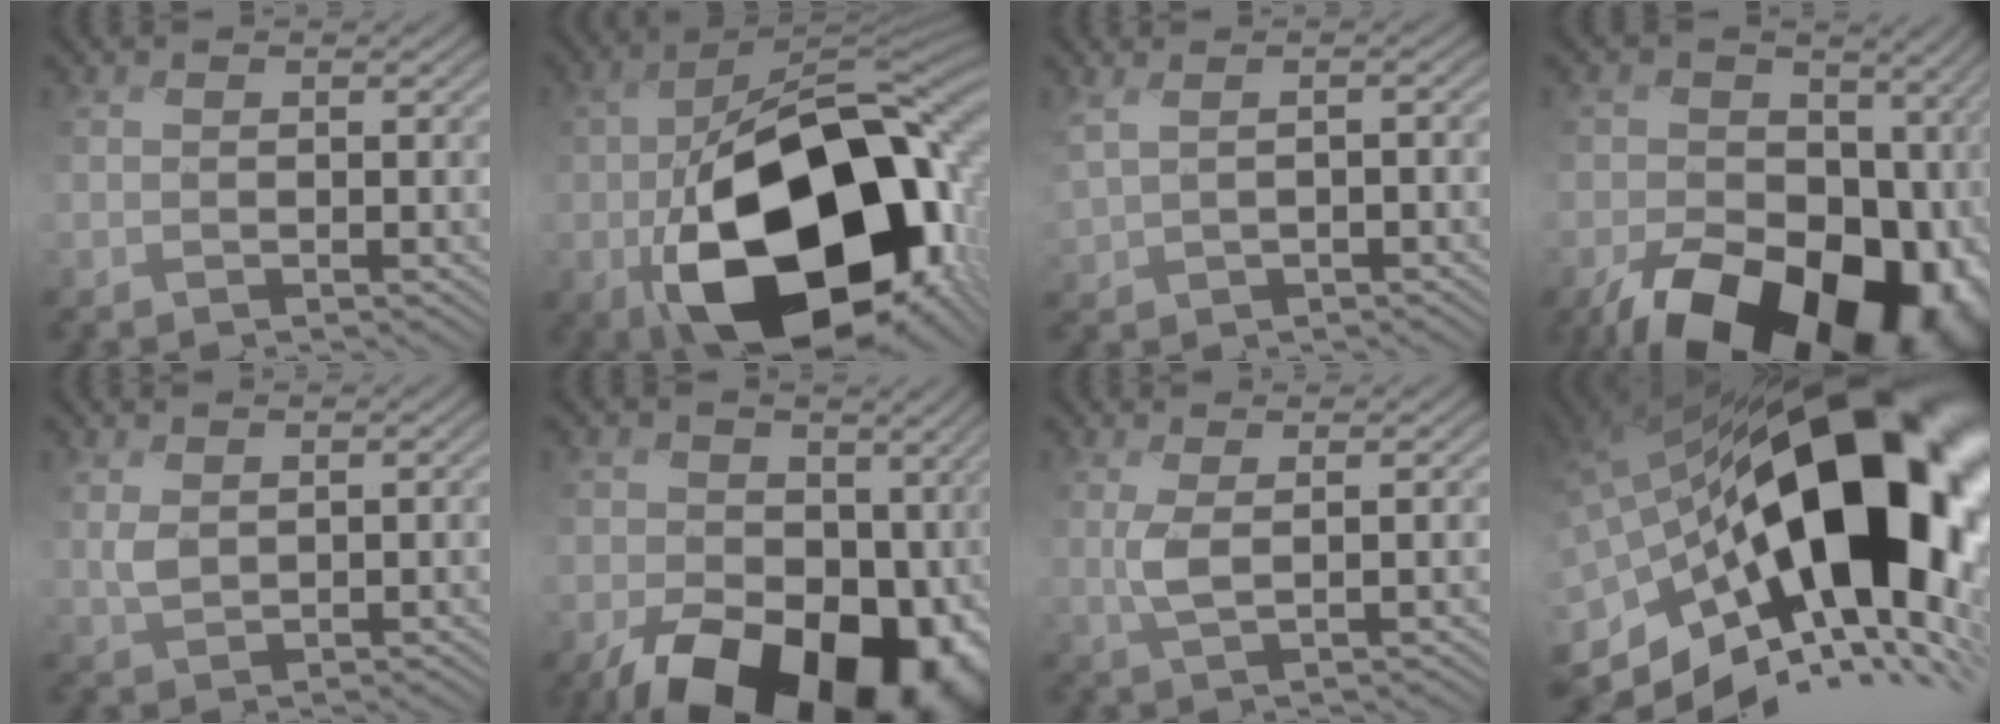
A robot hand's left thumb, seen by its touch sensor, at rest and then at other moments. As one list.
[{"total": 21.9, "force": [-6.2, 13.5, 16.1], "torque": [-0.291, -0.058, -0.073]}, {"total": 3.4, "force": [0.5, 2.0, 2.7], "torque": [-0.072, -0.003, 0.017]}, {"total": 21.8, "force": [-8.3, 15.2, 13.3], "torque": [-0.218, -0.067, -0.103]}, {"total": 2.3, "force": [1.3, 1.2, 1.4], "torque": [-0.042, -0.002, 0.031]}, {"total": 18.6, "force": [-4.3, 13.4, 12.3], "torque": [-0.183, -0.058, -0.047]}, {"total": 3.2, "force": [1.1, 0.7, 2.9], "torque": [-0.064, 0.002, 0.020]}, {"total": 21.9, "force": [-1.4, 12.1, 18.2], "torque": [-0.342, -0.050, -0.005]}]